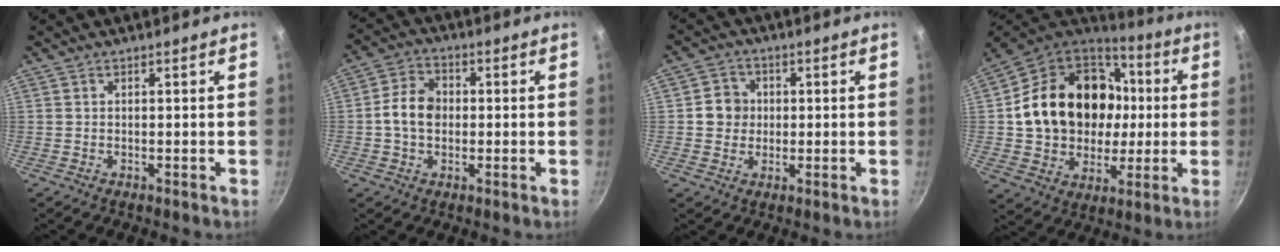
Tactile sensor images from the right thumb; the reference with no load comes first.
{"total": 7.5, "force": [-0.2, 5.7, 4.9], "torque": [-0.071, 0.020, -0.015]}
{"total": 5.3, "force": [0.3, 5.0, 1.8], "torque": [0.003, 0.006, -0.004]}
{"total": 25.6, "force": [2.4, 20.4, 15.2], "torque": [-0.249, 0.039, 0.055]}